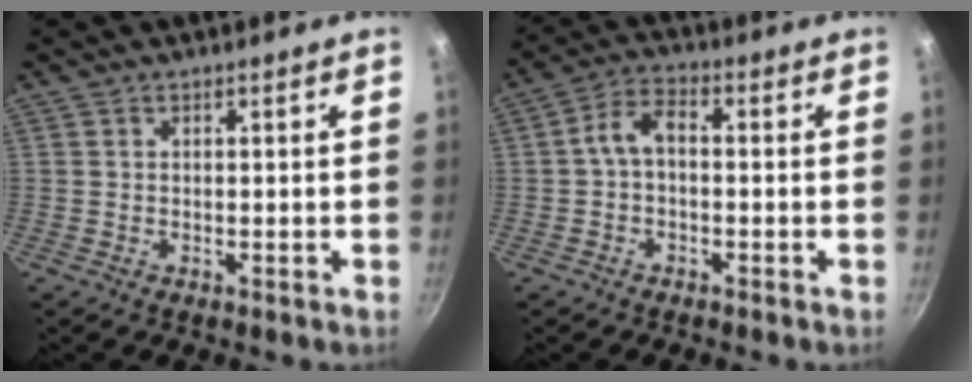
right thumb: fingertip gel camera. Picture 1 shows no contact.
{"total": 5.4, "force": [-0.3, 3.2, 4.4], "torque": [-0.078, 0.024, -0.016]}